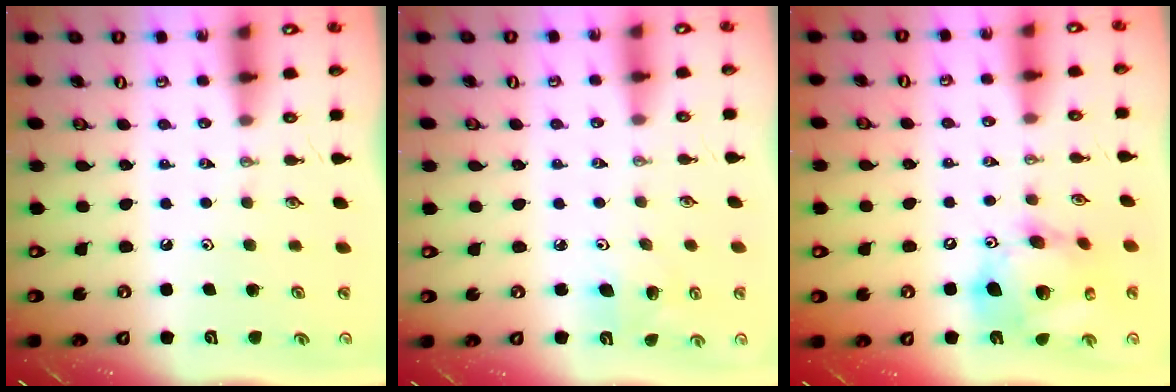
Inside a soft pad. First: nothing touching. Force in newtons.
{"total": 5.2, "press": 5.1, "slide": 1.0}
{"total": 17.3, "press": 17.1, "slide": 2.6}